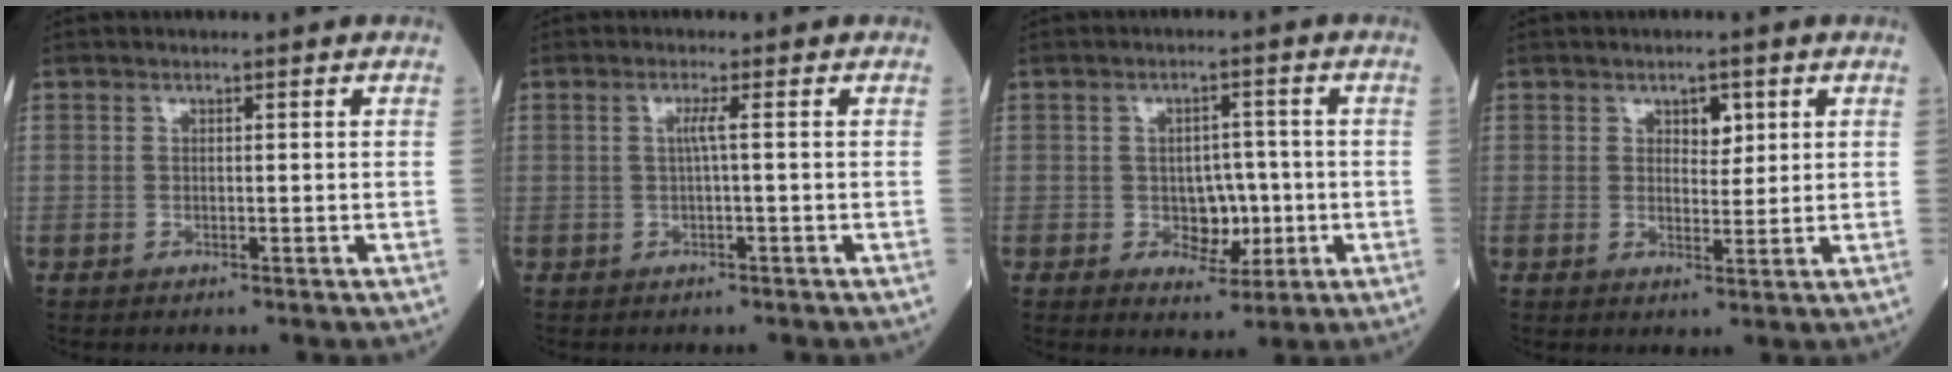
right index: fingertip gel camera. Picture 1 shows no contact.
{"total": 1.5, "force": [0.0, -0.4, 1.4], "torque": [-0.029, 0.002, -0.001]}
{"total": 5.0, "force": [-0.8, 3.3, 3.6], "torque": [-0.048, 0.006, -0.002]}
{"total": 2.9, "force": [1.4, 1.7, 1.9], "torque": [-0.023, 0.001, 0.021]}